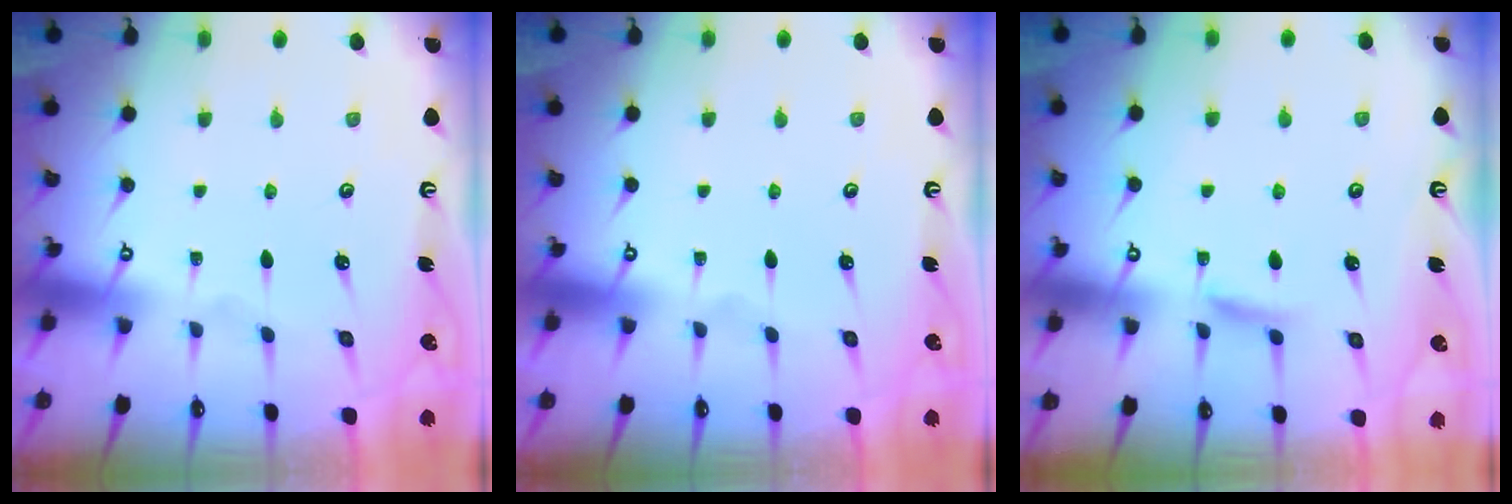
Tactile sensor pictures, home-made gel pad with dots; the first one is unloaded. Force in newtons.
{"total": 0.0}
{"total": 6.6, "press": 6.6, "slide": 0.8}